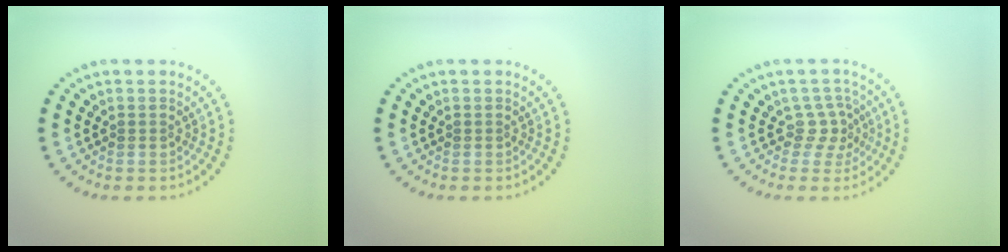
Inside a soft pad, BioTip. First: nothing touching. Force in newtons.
{"total": 0.0}
{"total": 2.1, "press": 1.6, "slide": 1.5}